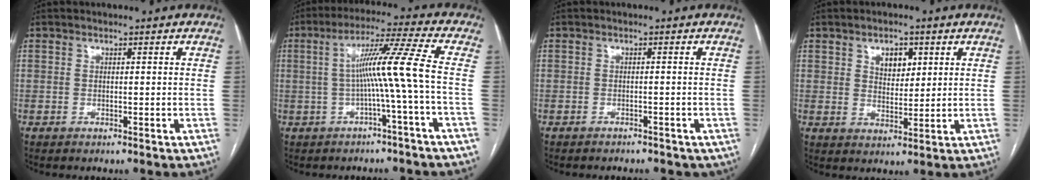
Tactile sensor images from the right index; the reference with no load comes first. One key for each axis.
{"total": 9.2, "fx": -1.2, "fy": -2.2, "fz": 8.9, "tx": -0.156, "ty": 0.021, "tz": -0.016}
{"total": 5.0, "fx": -4.1, "fy": 2.4, "fz": 1.3, "tx": -0.017, "ty": 0.007, "tz": -0.040}
{"total": 4.8, "fx": 2.0, "fy": 2.9, "fz": 3.2, "tx": -0.049, "ty": 0.004, "tz": 0.037}